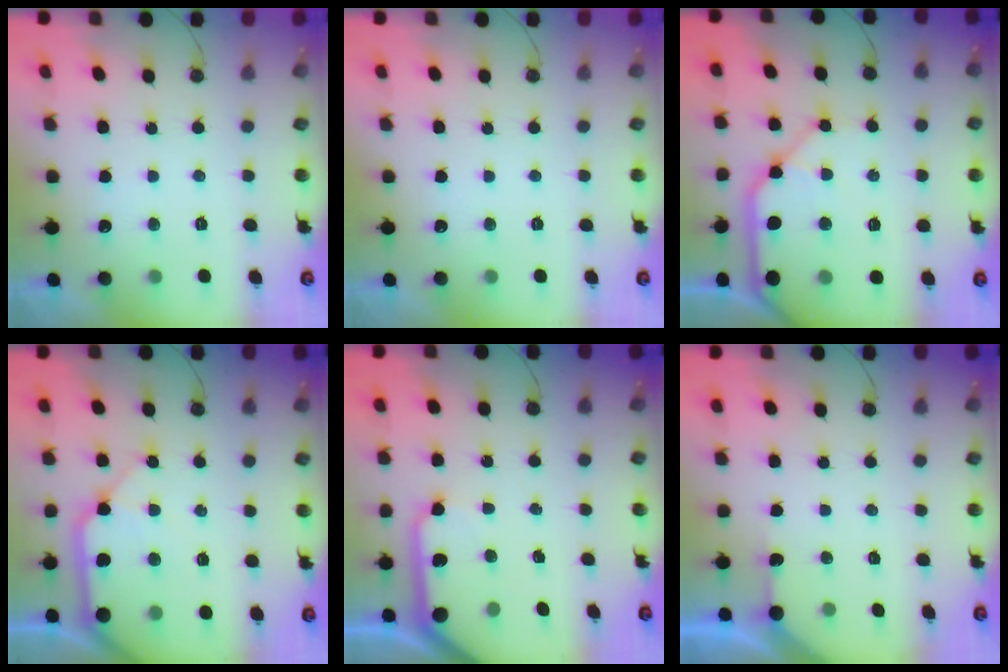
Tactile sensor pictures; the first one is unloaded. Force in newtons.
{"total": 0.0}
{"total": 14.1, "press": 13.9, "slide": 2.2}
{"total": 13.2, "press": 13.1, "slide": 1.9}
{"total": 10.3, "press": 10.3, "slide": 1.0}
{"total": 2.7, "press": 2.7, "slide": 0.2}